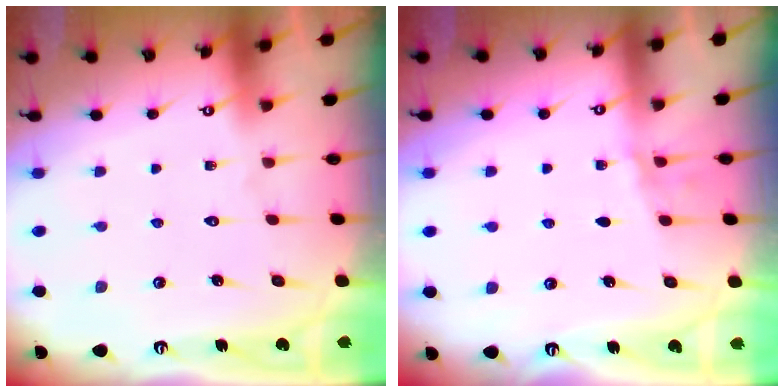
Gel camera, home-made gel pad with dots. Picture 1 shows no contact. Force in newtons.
{"total": 2.4, "press": 2.3, "slide": 0.3}